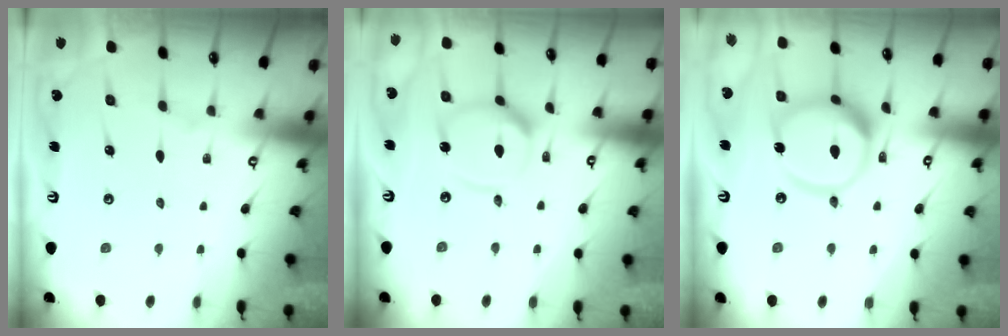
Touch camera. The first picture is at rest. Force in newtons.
{"total": 12.5, "press": 12.5, "slide": 1.4}
{"total": 16.4, "press": 16.3, "slide": 1.8}